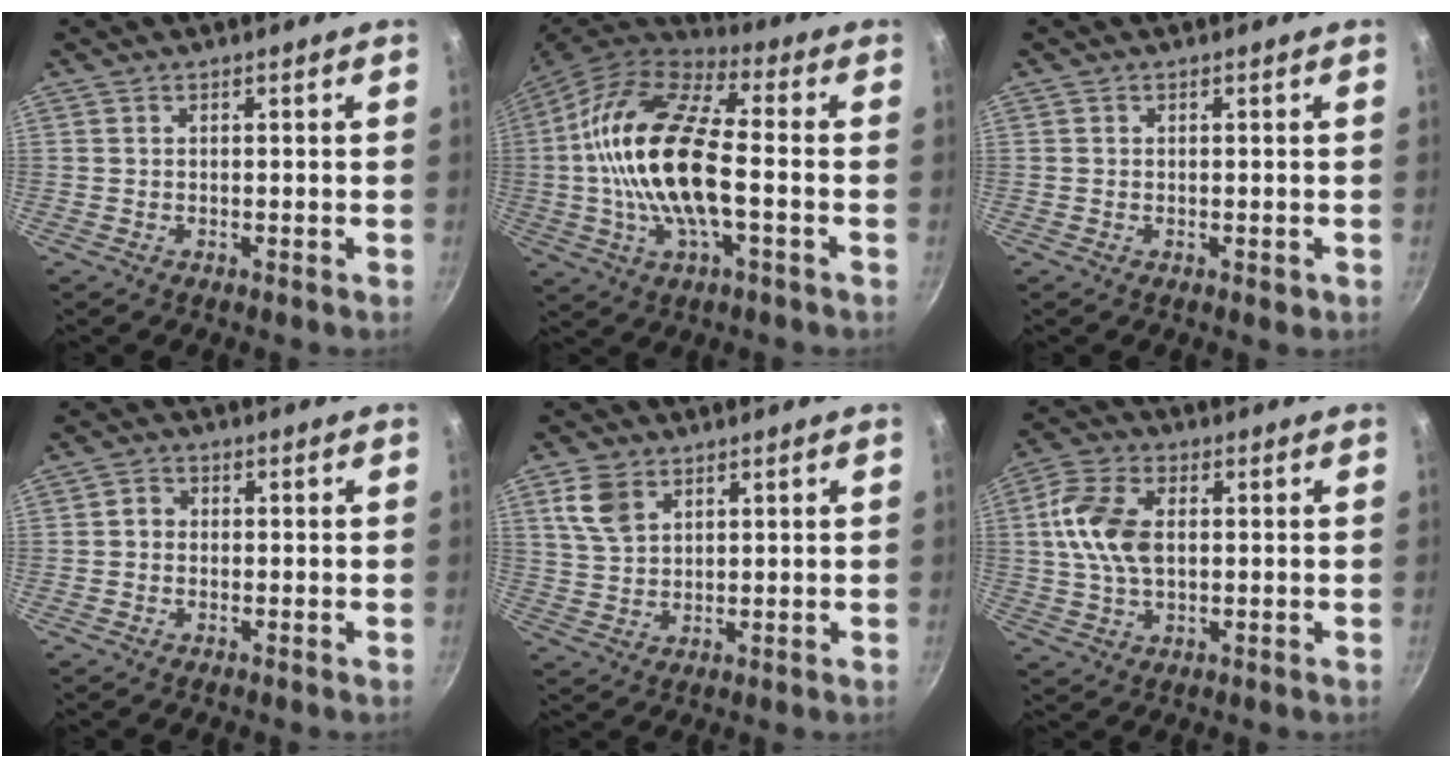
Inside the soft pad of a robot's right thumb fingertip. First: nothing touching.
{"total": 20.2, "force": [-1.2, 8.4, 18.3], "torque": [-0.349, 0.030, -0.040]}
{"total": 1.0, "force": [-0.2, 0.7, 0.6], "torque": [-0.007, 0.001, -0.004]}
{"total": 2.0, "force": [-0.4, 1.8, 0.8], "torque": [-0.008, 0.009, -0.011]}
{"total": 6.4, "force": [3.2, 4.1, 3.7], "torque": [-0.060, -0.006, 0.066]}
{"total": 10.9, "force": [1.2, 6.6, 8.5], "torque": [-0.161, 0.016, 0.014]}